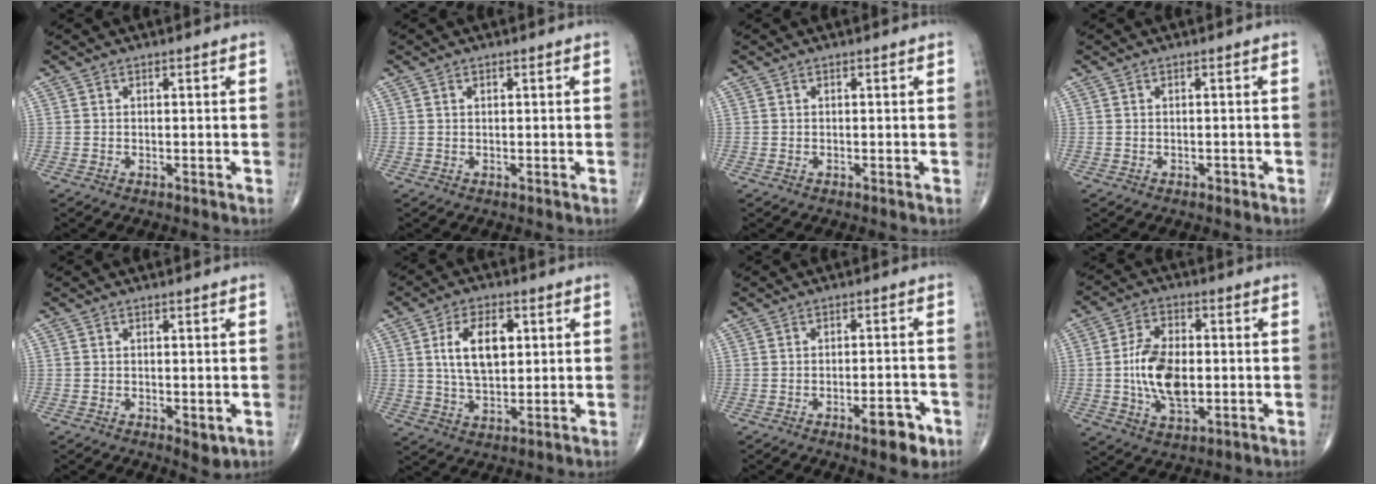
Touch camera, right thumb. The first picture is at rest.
{"total": 0.5, "force": [0.2, 0.4, 0.3], "torque": [-0.005, -0.001, 0.004]}
{"total": 0.0}
{"total": 0.6, "force": [-0.4, 0.5, 0.2], "torque": [-0.001, 0.001, -0.007]}
{"total": 3.0, "force": [-0.9, 1.4, 2.5], "torque": [-0.030, -0.006, -0.009]}
{"total": 10.4, "force": [2.4, 5.8, 8.3], "torque": [-0.132, -0.004, 0.046]}
{"total": 6.5, "force": [-3.4, 2.5, 5.0], "torque": [-0.053, 0.016, -0.042]}
{"total": 12.0, "force": [-0.6, 6.8, 9.9], "torque": [-0.170, 0.004, -0.011]}